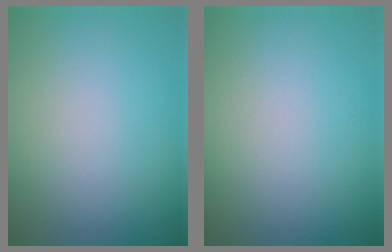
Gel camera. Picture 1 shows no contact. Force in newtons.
{"total": 0.0}